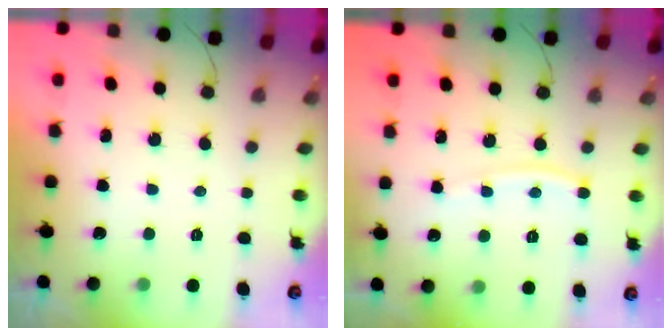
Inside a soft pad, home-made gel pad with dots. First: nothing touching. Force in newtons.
{"total": 7.1, "press": 7.1, "slide": 0.9}